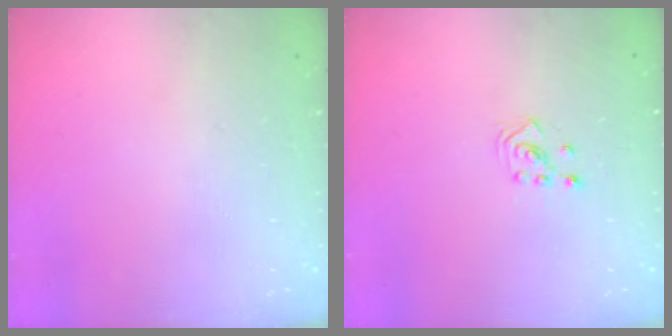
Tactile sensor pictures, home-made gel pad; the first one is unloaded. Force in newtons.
{"total": 2.5, "press": 2.4, "slide": 0.8}